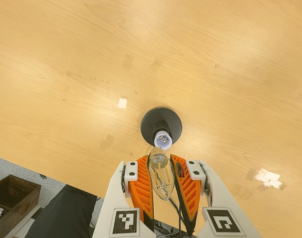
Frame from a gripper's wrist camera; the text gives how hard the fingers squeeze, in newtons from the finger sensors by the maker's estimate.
{"total": 22.4, "left": 25.0, "right": 19.9}